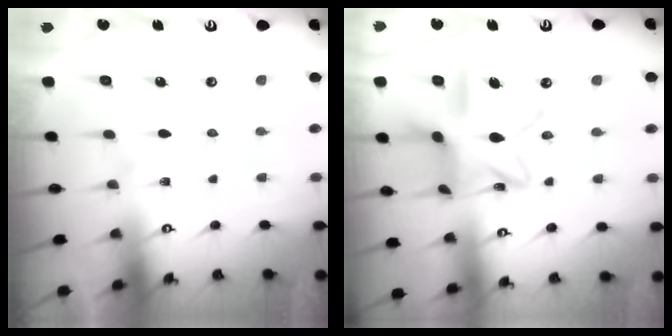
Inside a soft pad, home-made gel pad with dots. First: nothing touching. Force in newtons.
{"total": 15.1, "press": 15.0, "slide": 1.4}